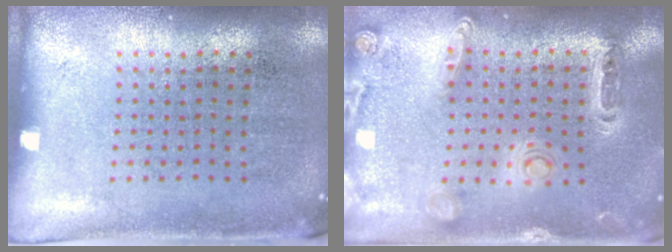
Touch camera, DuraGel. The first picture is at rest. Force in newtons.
{"total": 1.0, "press": 1.0, "slide": 0.3}